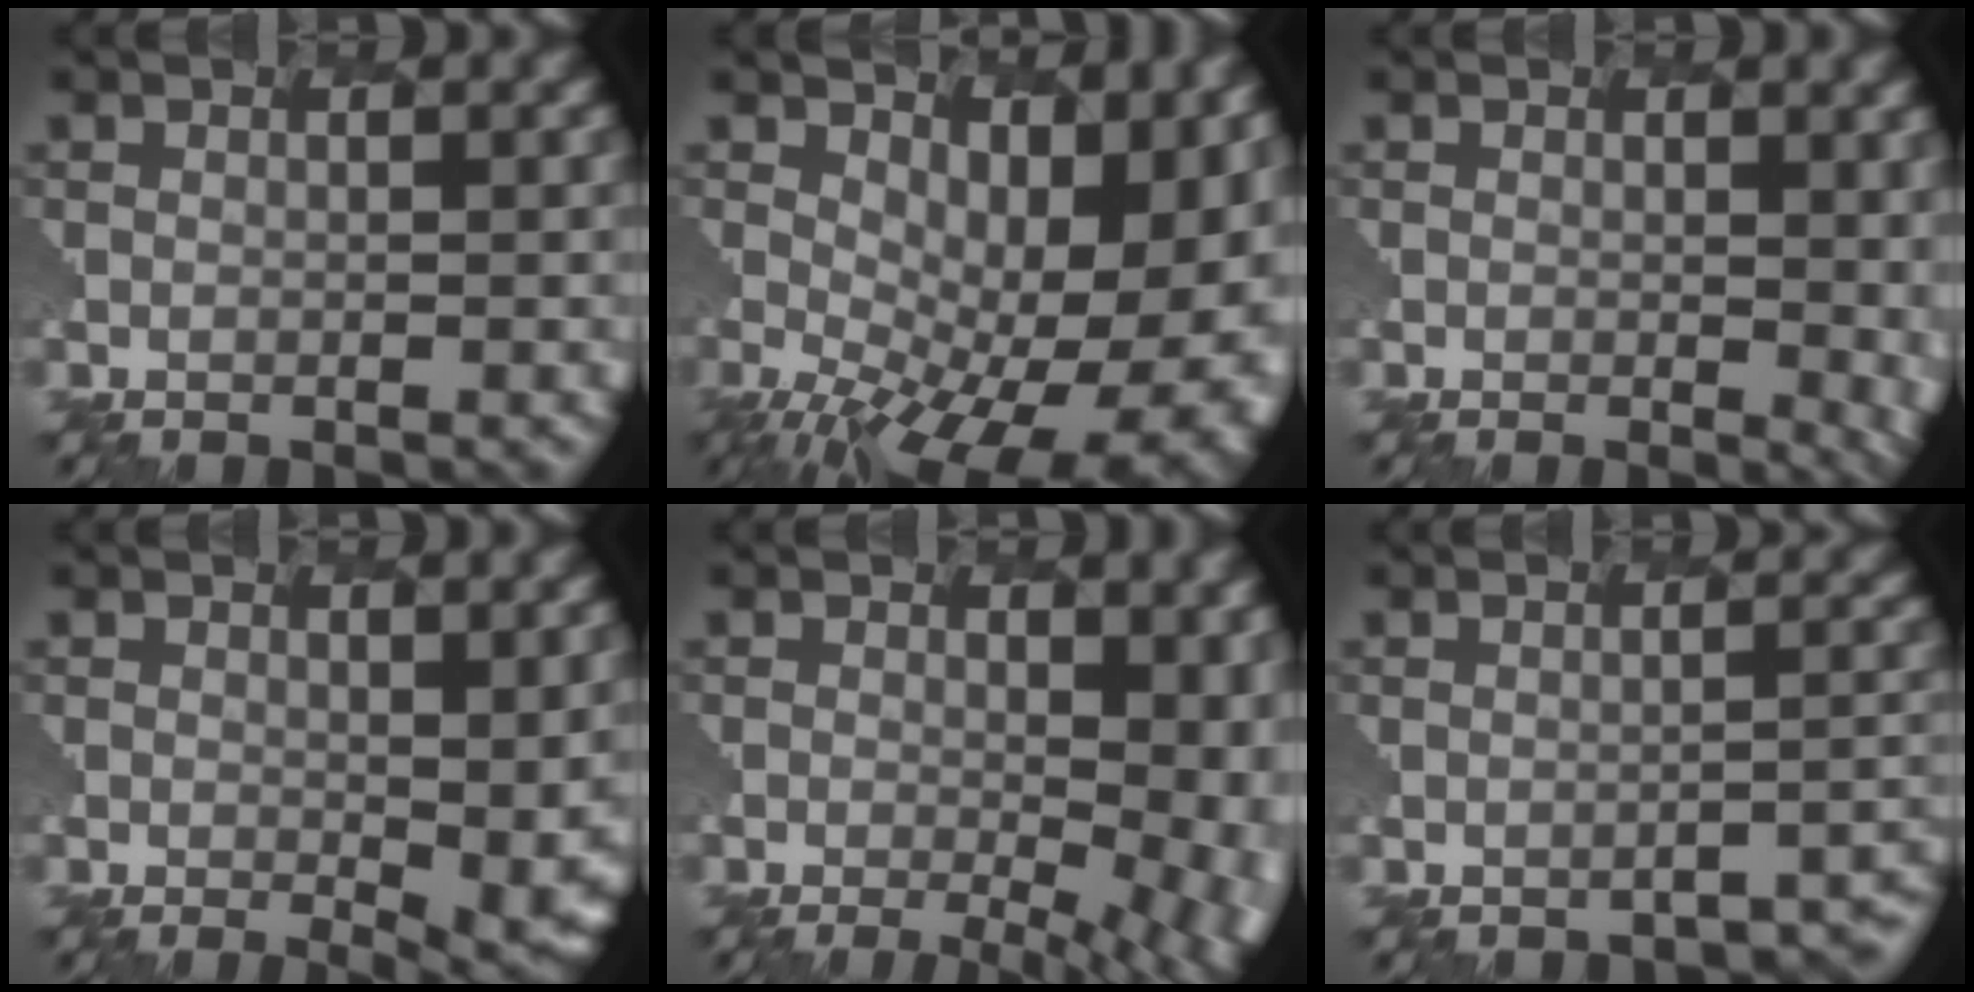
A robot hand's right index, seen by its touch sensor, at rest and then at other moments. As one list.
[{"total": 13.9, "force": [-0.7, 7.2, 11.9], "torque": [-0.147, -0.015, 0.019]}, {"total": 3.3, "force": [-0.2, 1.4, 2.9], "torque": [-0.033, -0.009, 0.007]}, {"total": 5.3, "force": [-0.8, 1.5, 5.0], "torque": [-0.084, -0.018, -0.005]}, {"total": 11.0, "force": [-1.2, 5.6, 9.4], "torque": [-0.082, -0.010, 0.000]}, {"total": 3.3, "force": [-2.5, 0.8, 2.0], "torque": [-0.032, -0.003, -0.031]}]